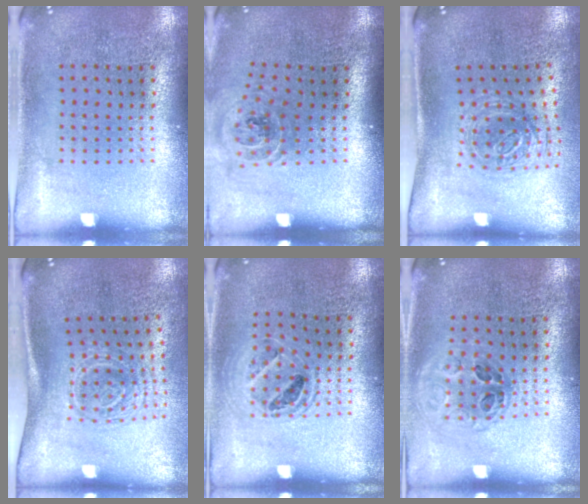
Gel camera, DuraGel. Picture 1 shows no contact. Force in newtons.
{"total": 1.1, "press": 1.0, "slide": 0.2}
{"total": 1.1, "press": 1.0, "slide": 0.4}
{"total": 1.7, "press": 1.2, "slide": 1.2}
{"total": 1.3, "press": 1.2, "slide": 0.5}
{"total": 1.1, "press": 1.0, "slide": 0.4}